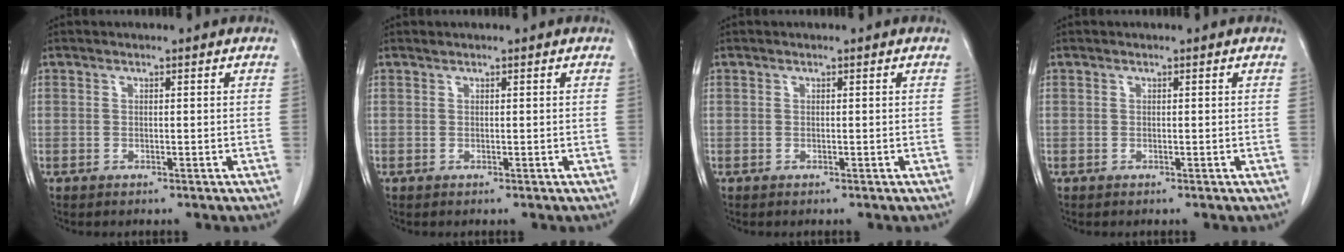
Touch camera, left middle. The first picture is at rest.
{"total": 0.0}
{"total": 0.0}
{"total": 0.0}